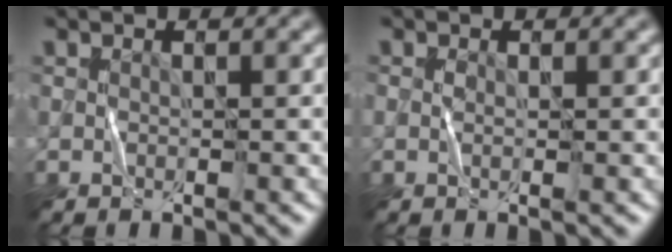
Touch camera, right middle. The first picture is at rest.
{"total": 0.7, "force": [0.1, 0.4, 0.6], "torque": [-0.011, 0.000, 0.001]}